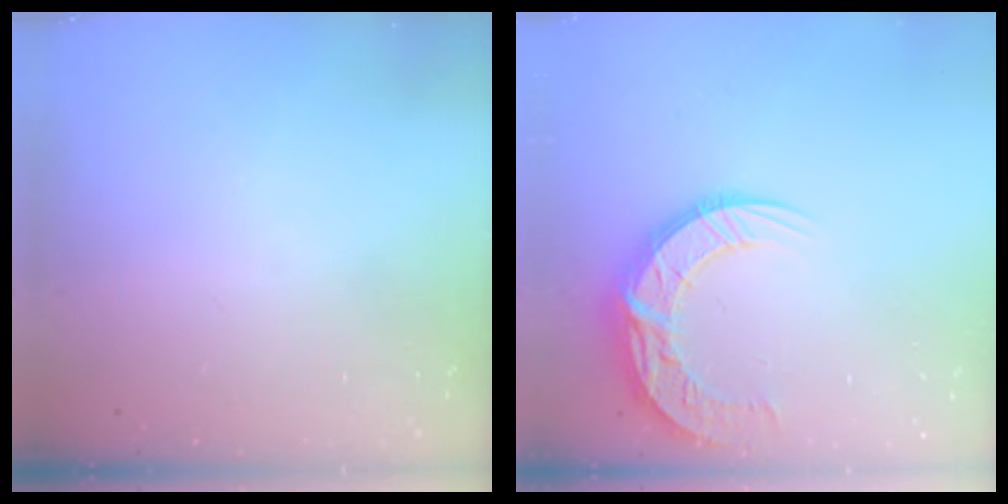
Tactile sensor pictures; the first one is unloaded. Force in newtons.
{"total": 13.2, "press": 13.2, "slide": 1.2}